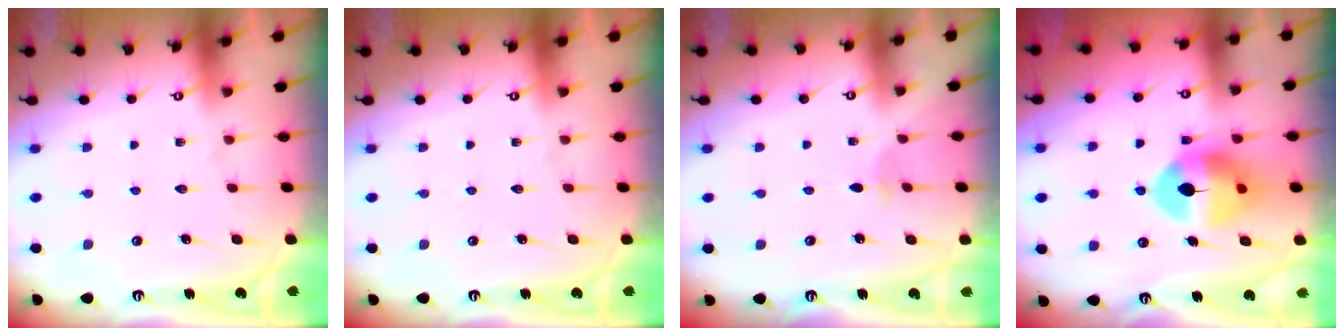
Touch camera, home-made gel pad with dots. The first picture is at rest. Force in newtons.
{"total": 0.0}
{"total": 1.8, "press": 1.8, "slide": 0.3}
{"total": 11.3, "press": 11.2, "slide": 1.7}